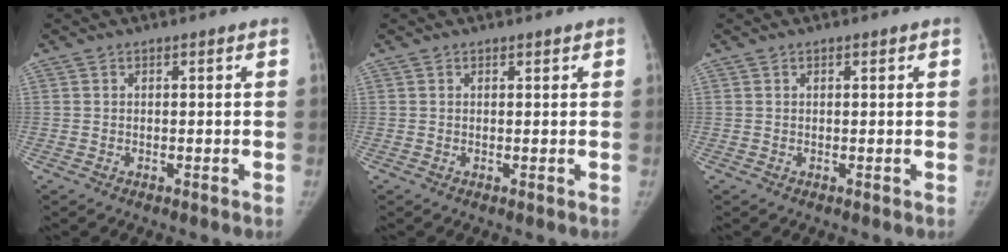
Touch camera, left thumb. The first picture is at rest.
{"total": 0.6, "force": [0.5, 0.3, 0.2], "torque": [-0.001, -0.003, 0.006]}
{"total": 0.7, "force": [0.4, 0.3, 0.5], "torque": [-0.007, 0.000, 0.005]}